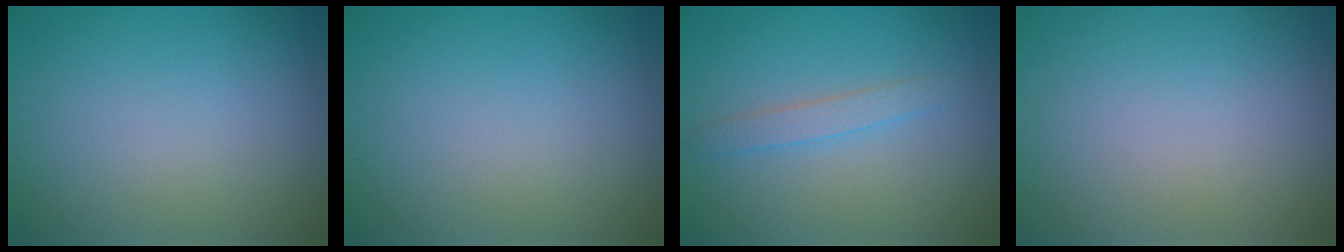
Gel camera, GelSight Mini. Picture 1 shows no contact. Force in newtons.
{"total": 0.0}
{"total": 1.6, "press": 1.6, "slide": 0.1}
{"total": 0.0}